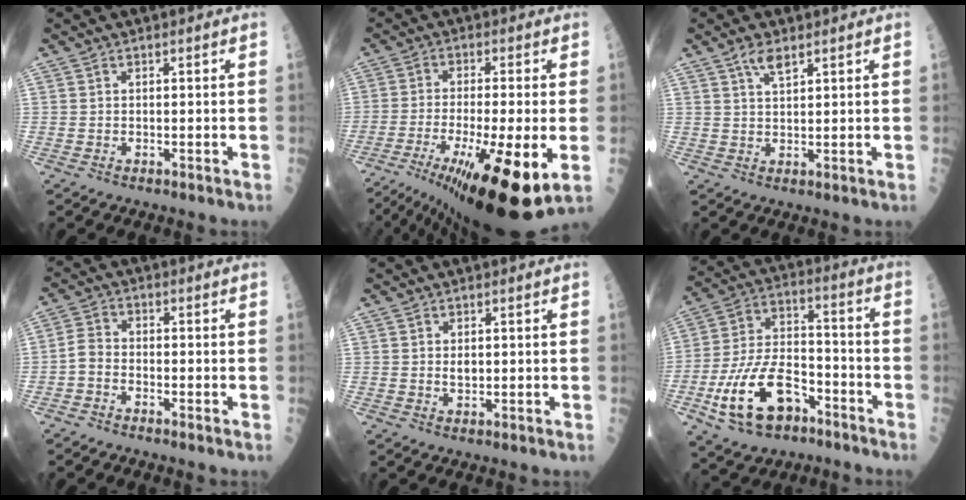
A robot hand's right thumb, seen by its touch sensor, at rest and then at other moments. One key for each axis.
{"total": 21.6, "fx": -8.4, "fy": 4.4, "fz": 19.4, "tx": -0.308, "ty": -0.031, "tz": -0.127}
{"total": 3.2, "fx": 2.2, "fy": 1.0, "fz": 2.1, "tx": -0.034, "ty": -0.006, "tz": 0.044}
{"total": 3.3, "fx": -1.7, "fy": 1.8, "fz": 2.1, "tx": -0.042, "ty": 0.020, "tz": -0.044}
{"total": 1.5, "fx": 0.3, "fy": 0.9, "fz": 1.2, "tx": -0.015, "ty": -0.004, "tz": 0.007}
{"total": 17.5, "fx": -7.9, "fy": 9.7, "fz": 12.2, "tx": -0.217, "ty": 0.054, "tz": -0.135}